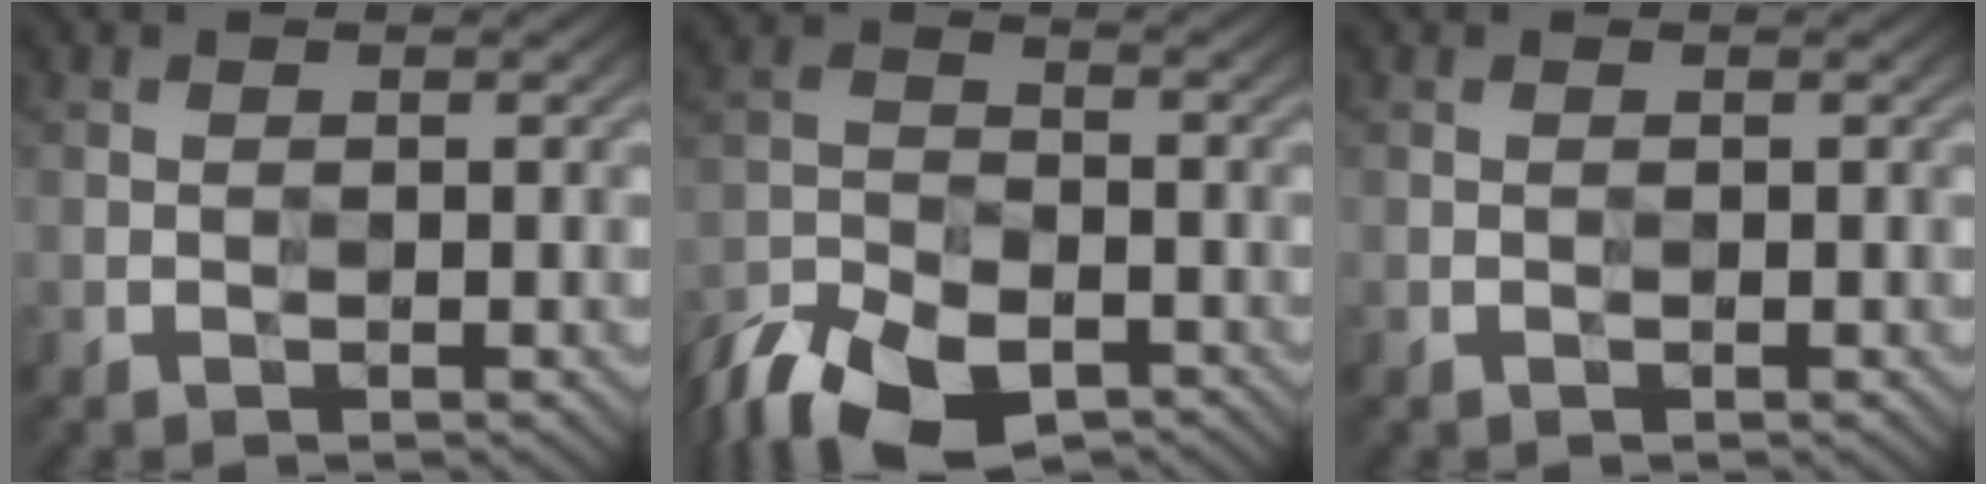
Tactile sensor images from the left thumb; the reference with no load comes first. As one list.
[{"total": 10.2, "force": [-8.1, 4.2, 4.7], "torque": [-0.104, -0.015, -0.164]}, {"total": 0.0}]